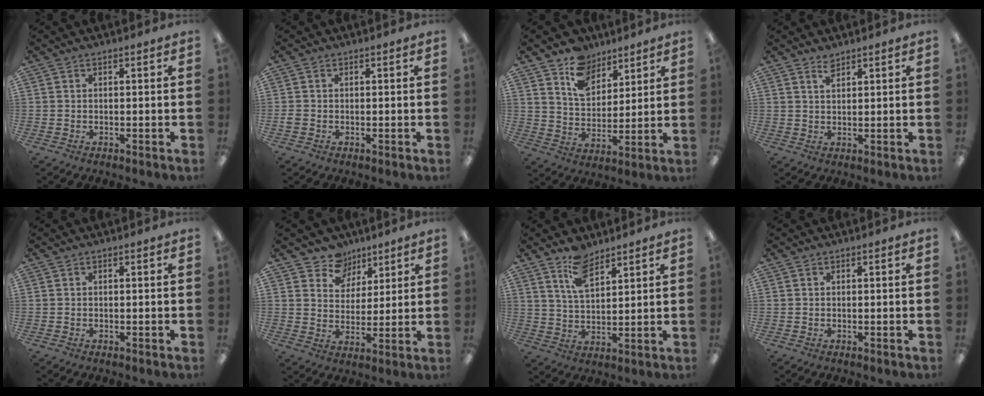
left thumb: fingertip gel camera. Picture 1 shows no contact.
{"total": 1.2, "force": [-0.3, 1.0, 0.6], "torque": [-0.010, 0.005, -0.006]}
{"total": 11.1, "force": [7.9, 7.1, 3.2], "torque": [-0.060, -0.045, 0.151]}
{"total": 2.4, "force": [2.1, 0.9, 1.0], "torque": [-0.015, -0.004, 0.037]}
{"total": 0.0}
{"total": 8.6, "force": [6.3, 5.9, 0.2], "torque": [-0.013, -0.051, 0.118]}
{"total": 8.9, "force": [6.3, 4.2, 4.7], "torque": [-0.092, -0.022, 0.116]}
{"total": 0.0}